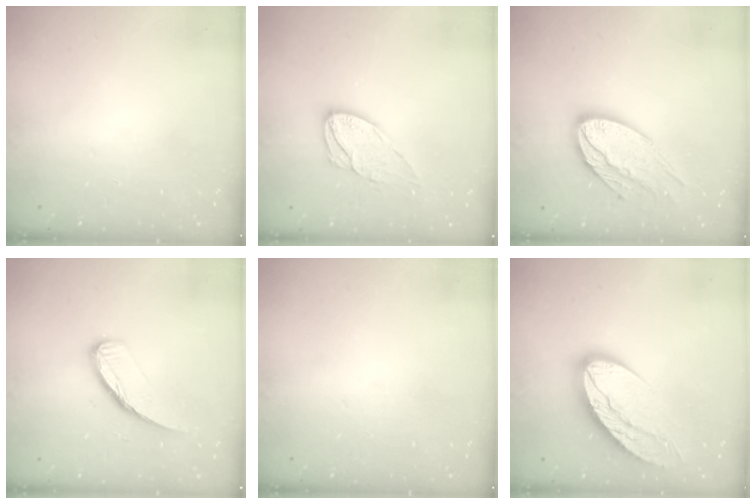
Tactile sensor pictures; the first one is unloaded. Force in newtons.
{"total": 10.2, "press": 10.2, "slide": 0.9}
{"total": 15.8, "press": 15.8, "slide": 1.2}
{"total": 10.3, "press": 10.3, "slide": 0.5}
{"total": 0.0}
{"total": 12.2, "press": 12.1, "slide": 1.1}